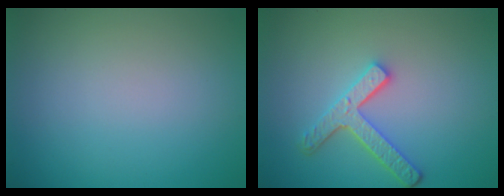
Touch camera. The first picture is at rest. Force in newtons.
{"total": 3.7, "press": 3.0, "slide": 2.2}